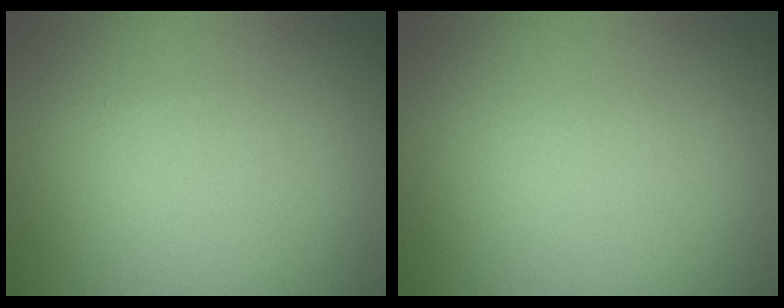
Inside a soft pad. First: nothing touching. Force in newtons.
{"total": 0.0}